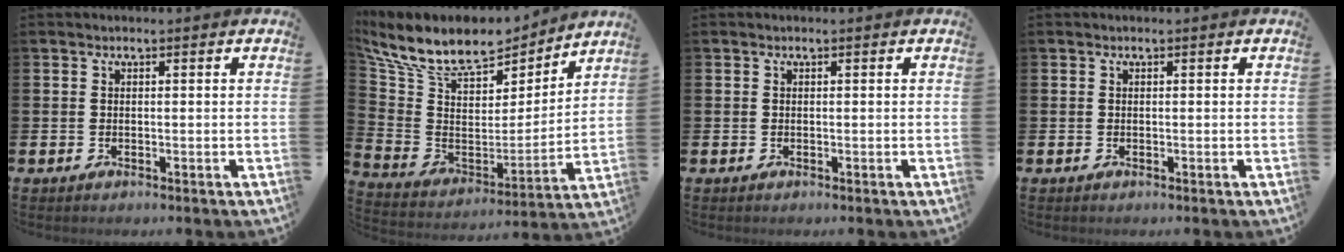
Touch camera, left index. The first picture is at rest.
{"total": 11.4, "force": [9.6, 4.4, 4.5], "torque": [-0.133, -0.057, 0.169]}
{"total": 0.0}
{"total": 0.0}